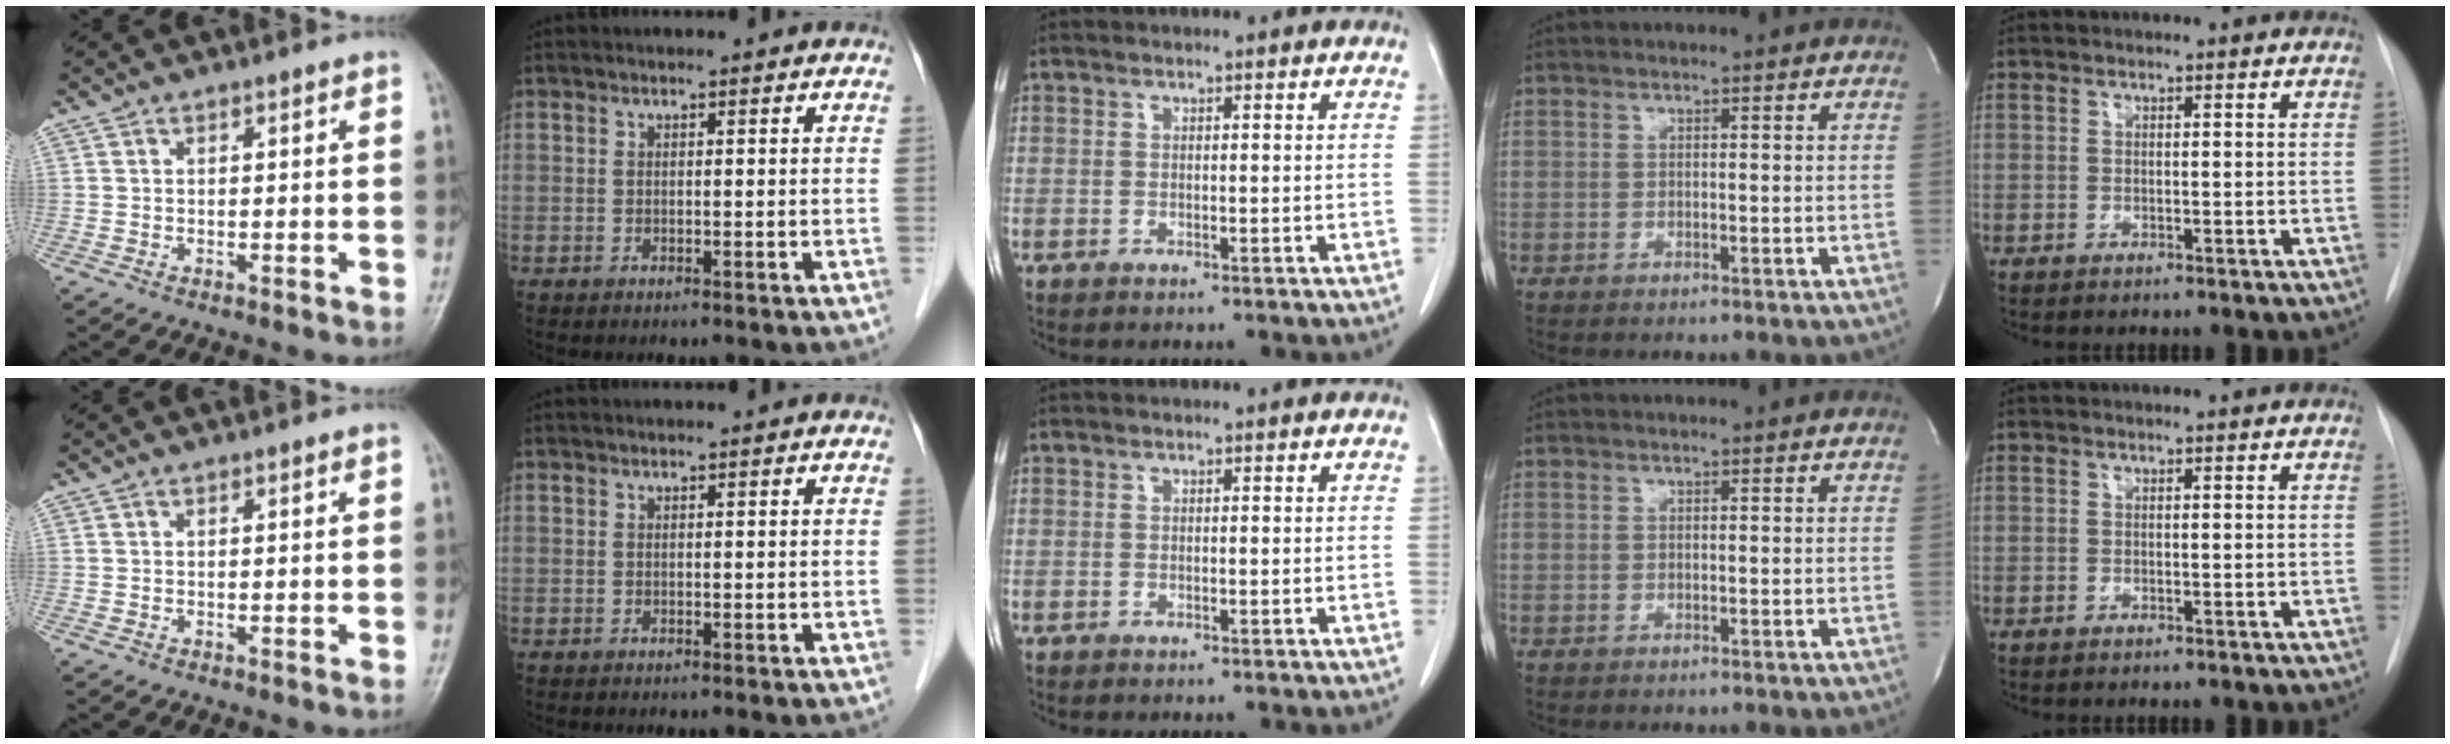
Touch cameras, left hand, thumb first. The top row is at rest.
{}